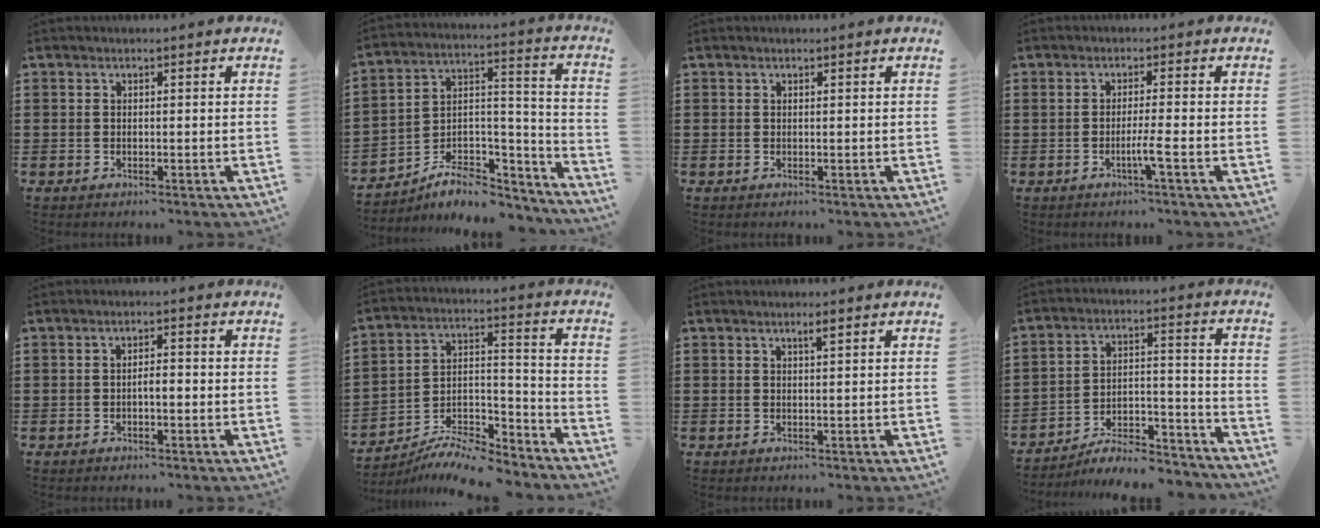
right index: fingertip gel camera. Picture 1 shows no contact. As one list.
[{"total": 7.5, "force": [-5.6, 4.2, 2.6], "torque": [-0.046, 0.017, -0.102]}, {"total": 0.0}, {"total": 3.2, "force": [-1.2, -0.3, 2.9], "torque": [-0.049, -0.008, -0.025]}, {"total": 2.0, "force": [-0.6, 0.4, 1.8], "torque": [-0.034, 0.002, -0.011]}, {"total": 8.6, "force": [-8.1, 1.4, 2.7], "torque": [-0.039, 0.018, -0.156]}, {"total": 1.4, "force": [0.9, 0.2, 1.1], "torque": [-0.015, -0.001, 0.012]}, {"total": 7.4, "force": [-6.7, 1.5, 2.7], "torque": [-0.038, 0.014, -0.129]}]